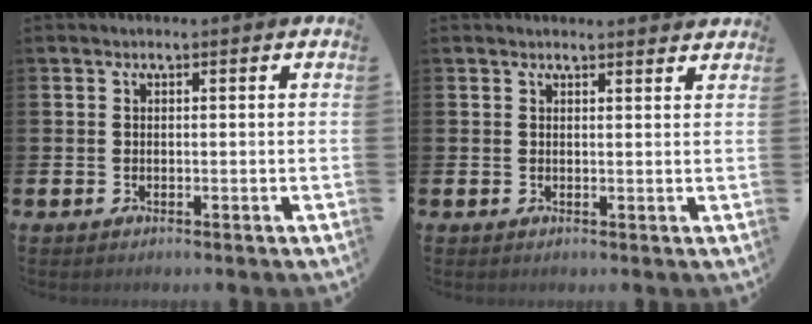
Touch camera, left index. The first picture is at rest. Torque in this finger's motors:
{"motor_torque": [0.22, -0.46, -0.03, 0.00]}